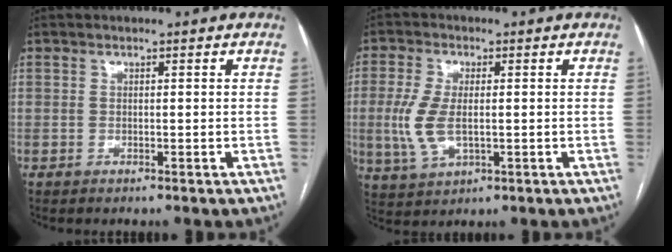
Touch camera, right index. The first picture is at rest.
{"total": 7.2, "force": [-0.5, 3.2, 6.4], "torque": [-0.157, -0.003, -0.006]}